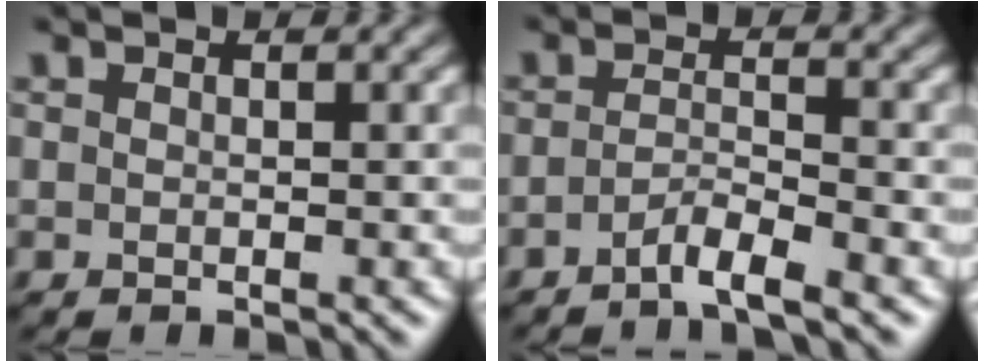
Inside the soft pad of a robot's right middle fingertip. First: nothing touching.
{"total": 2.5, "force": [-1.7, 0.2, 1.8], "torque": [-0.029, 0.002, -0.041]}